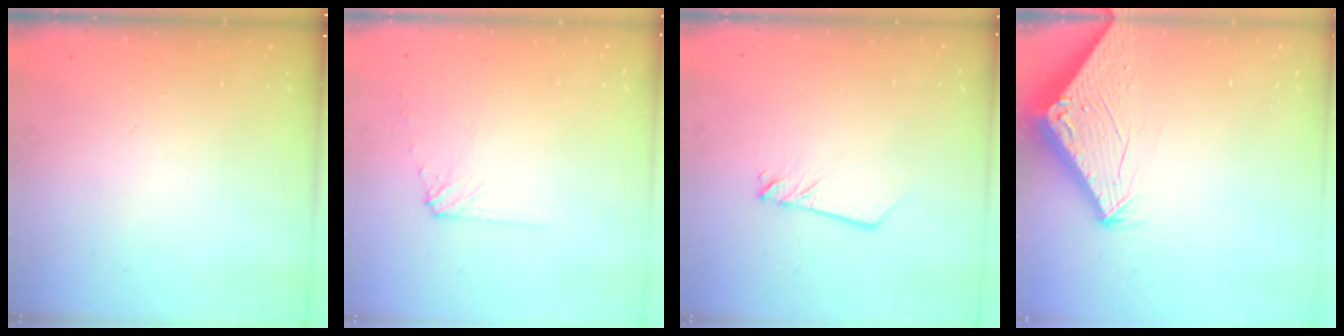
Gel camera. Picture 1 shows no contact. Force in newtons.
{"total": 5.5, "press": 5.4, "slide": 0.7}
{"total": 2.5, "press": 2.5, "slide": 0.1}
{"total": 2.8, "press": 2.8, "slide": 0.1}